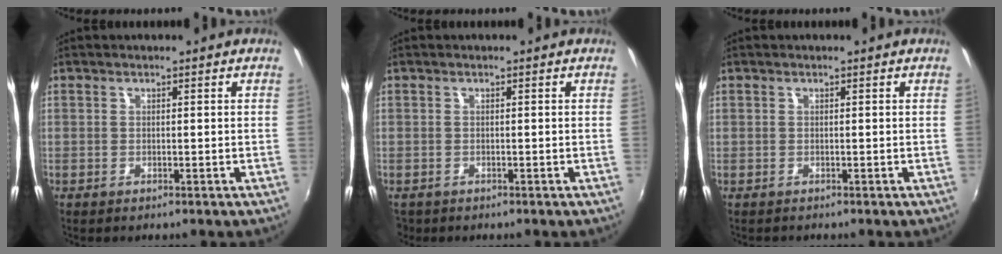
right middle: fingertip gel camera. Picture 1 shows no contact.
{"total": 1.2, "force": [-0.8, 0.8, 0.3], "torque": [-0.010, -0.004, -0.012]}
{"total": 0.7, "force": [-0.4, 0.6, -0.1], "torque": [0.001, 0.002, -0.004]}